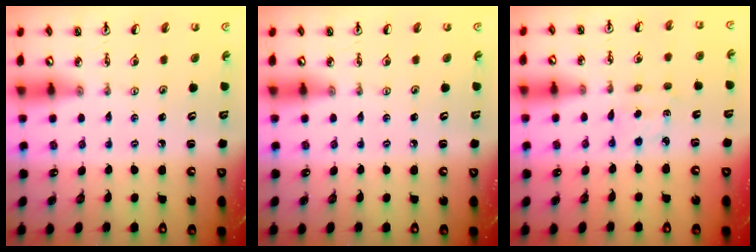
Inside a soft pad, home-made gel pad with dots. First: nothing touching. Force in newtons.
{"total": 0.0}
{"total": 2.5, "press": 2.4, "slide": 0.6}